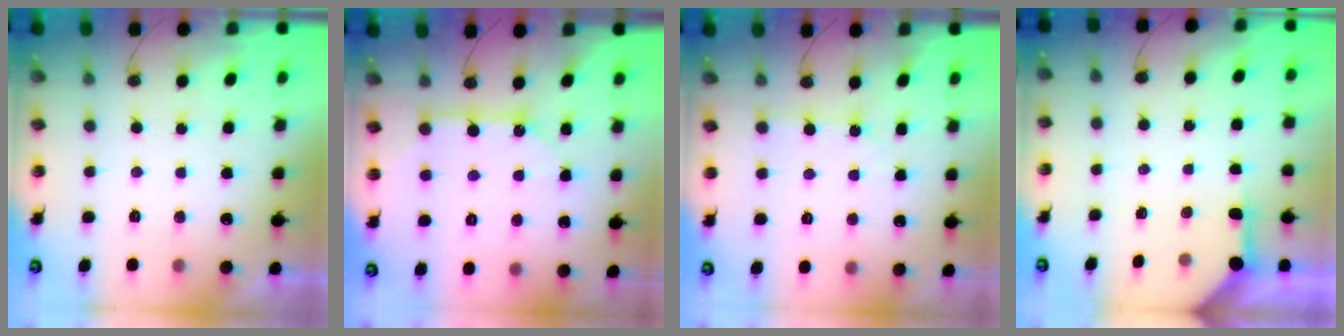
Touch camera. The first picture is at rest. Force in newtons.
{"total": 10.1, "press": 10.0, "slide": 1.1}
{"total": 2.0, "press": 2.0, "slide": 0.2}
{"total": 3.5, "press": 3.5, "slide": 0.5}